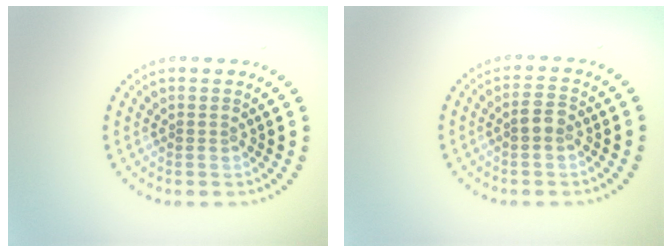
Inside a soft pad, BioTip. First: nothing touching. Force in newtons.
{"total": 1.9, "press": 1.9, "slide": 0.3}